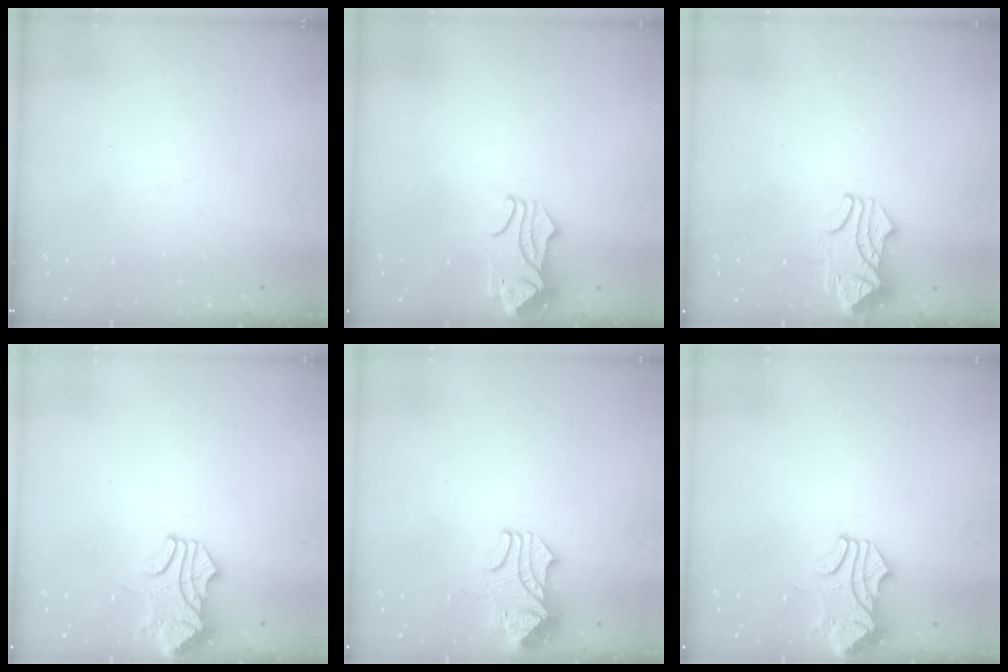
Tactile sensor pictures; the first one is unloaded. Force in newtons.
{"total": 1.9, "press": 1.7, "slide": 1.0}
{"total": 1.2, "press": 0.0, "slide": 1.2}
{"total": 1.9, "press": 1.7, "slide": 0.8}
{"total": 2.1, "press": 1.9, "slide": 0.9}
{"total": 1.7, "press": 1.5, "slide": 0.8}